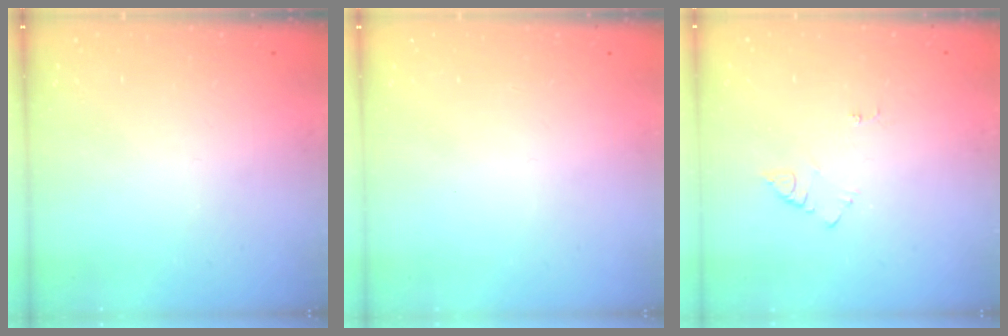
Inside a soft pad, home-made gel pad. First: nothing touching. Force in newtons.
{"total": 1.5, "press": 1.5, "slide": 0.1}
{"total": 4.2, "press": 4.2, "slide": 0.4}